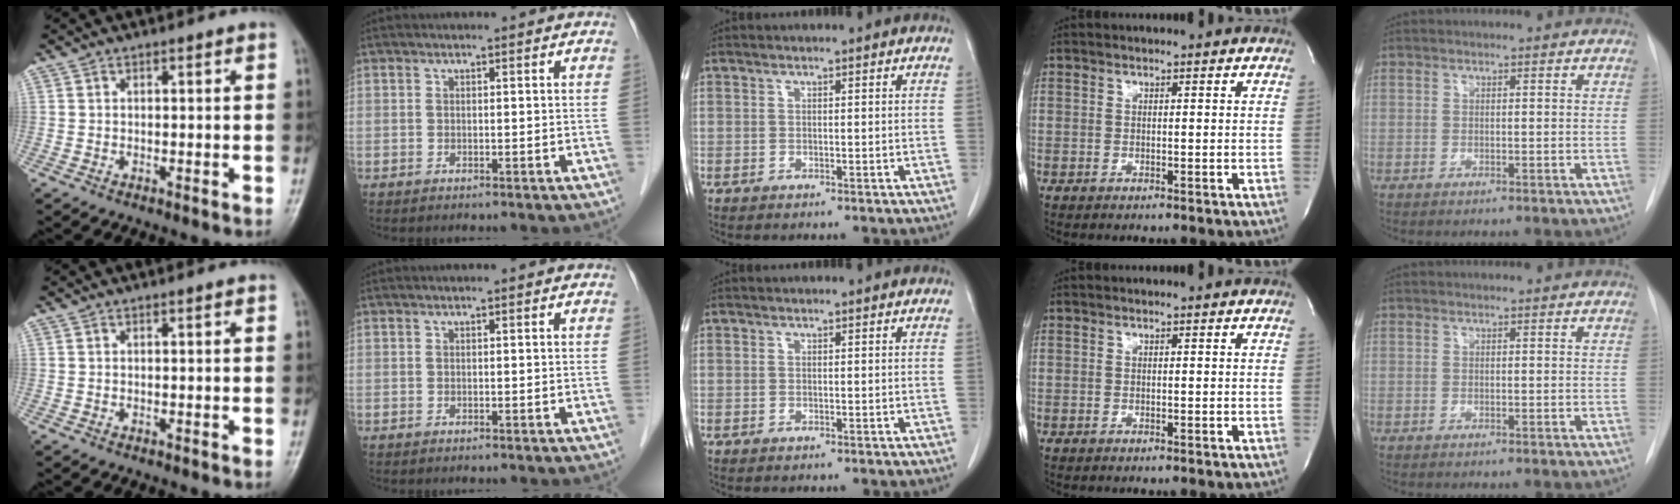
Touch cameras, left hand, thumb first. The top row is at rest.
{}